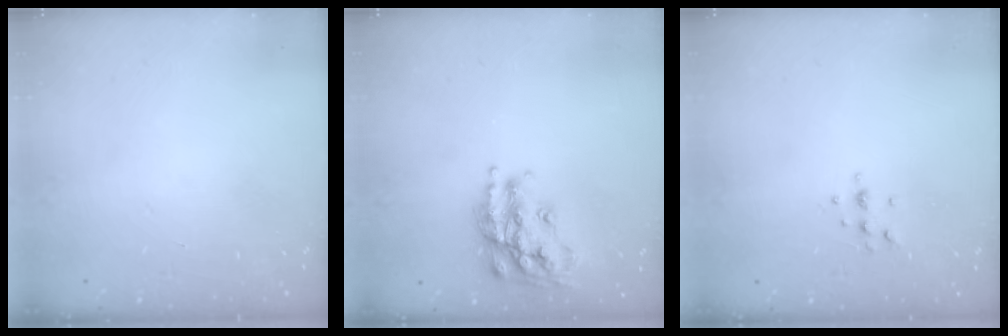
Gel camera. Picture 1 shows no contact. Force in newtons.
{"total": 17.4, "press": 17.3, "slide": 1.2}
{"total": 3.8, "press": 3.6, "slide": 1.1}